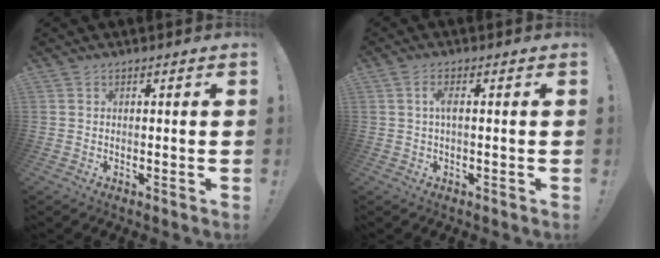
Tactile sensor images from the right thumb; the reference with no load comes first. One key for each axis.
{"total": 3.1, "fx": 0.1, "fy": 0.7, "fz": 3.0, "tx": -0.066, "ty": 0.009, "tz": 0.002}